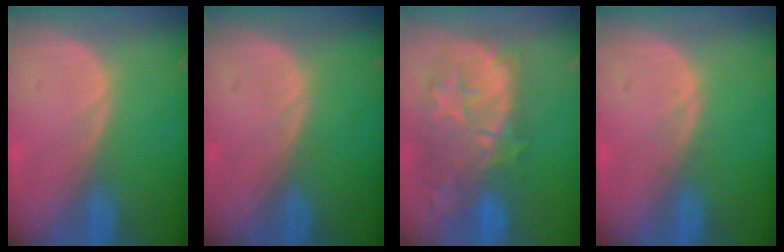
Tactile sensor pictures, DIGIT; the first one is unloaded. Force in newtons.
{"total": 0.0}
{"total": 11.4, "press": 10.5, "slide": 4.5}
{"total": 0.6, "press": 0.6, "slide": 0.1}